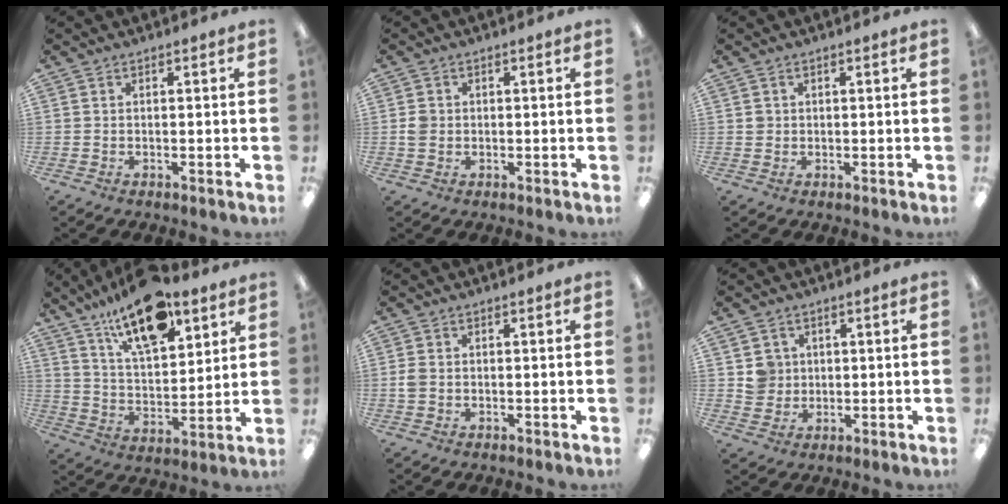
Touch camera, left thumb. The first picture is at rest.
{"total": 2.5, "force": [0.0, 2.3, 1.0], "torque": [-0.011, 0.002, -0.003]}
{"total": 1.4, "force": [0.3, 1.3, 0.2], "torque": [-0.005, 0.006, 0.005]}
{"total": 17.8, "force": [12.1, 7.4, 10.7], "torque": [-0.175, -0.056, 0.205]}
{"total": 2.2, "force": [-0.1, 1.7, 1.4], "torque": [-0.025, 0.004, -0.002]}
{"total": 5.0, "force": [1.2, 4.9, 0.5], "torque": [-0.004, 0.002, 0.019]}